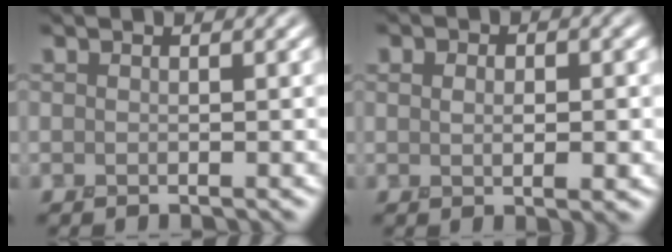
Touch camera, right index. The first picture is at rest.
{"total": 2.9, "force": [0.3, 1.6, 2.4], "torque": [-0.031, -0.002, 0.004]}